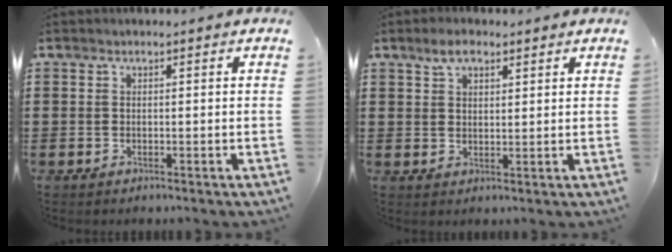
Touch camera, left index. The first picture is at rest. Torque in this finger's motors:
{"motor_torque": [0.27, 0.21, 0.14, 0.02]}